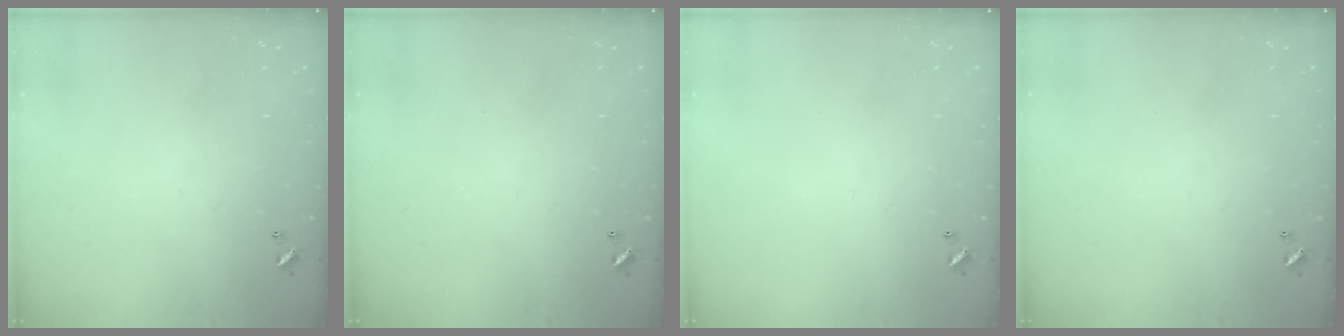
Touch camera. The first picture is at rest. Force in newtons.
{"total": 0.0}
{"total": 0.0}
{"total": 0.0}